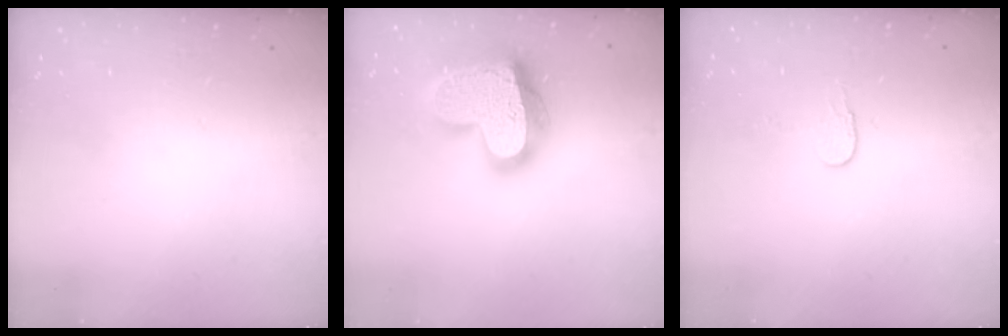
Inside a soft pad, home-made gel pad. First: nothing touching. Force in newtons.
{"total": 24.6, "press": 24.5, "slide": 1.9}
{"total": 3.8, "press": 3.8, "slide": 0.3}